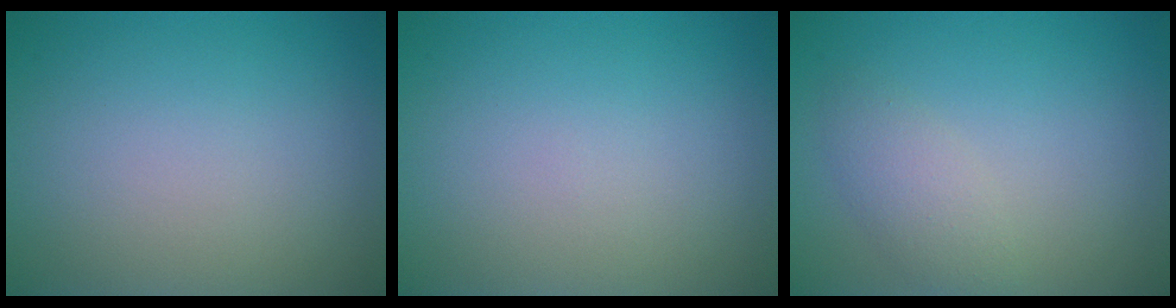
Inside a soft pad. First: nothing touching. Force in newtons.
{"total": 0.0}
{"total": 2.1, "press": 2.1, "slide": 0.1}